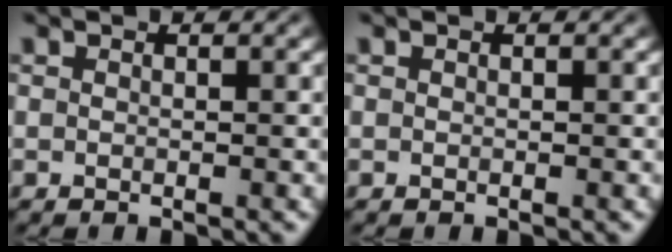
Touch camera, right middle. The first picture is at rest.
{"total": 0.0}